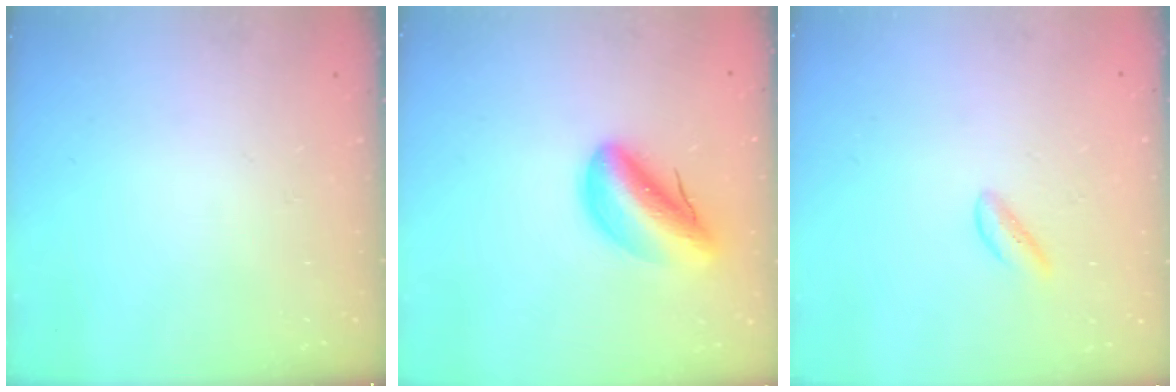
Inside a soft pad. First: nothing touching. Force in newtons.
{"total": 9.6, "press": 9.2, "slide": 3.0}
{"total": 0.6, "press": 0.5, "slide": 0.3}